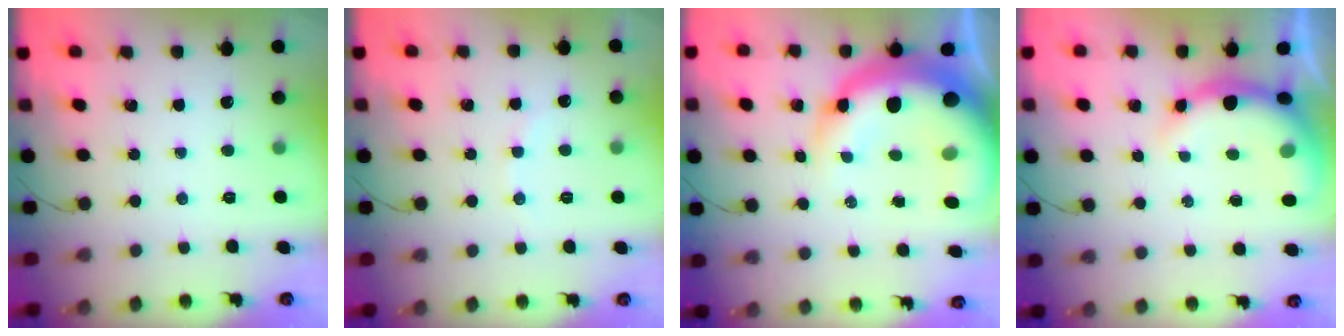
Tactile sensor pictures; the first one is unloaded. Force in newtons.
{"total": 3.4, "press": 3.2, "slide": 1.1}
{"total": 21.3, "press": 20.7, "slide": 5.4}
{"total": 9.5, "press": 9.3, "slide": 1.8}